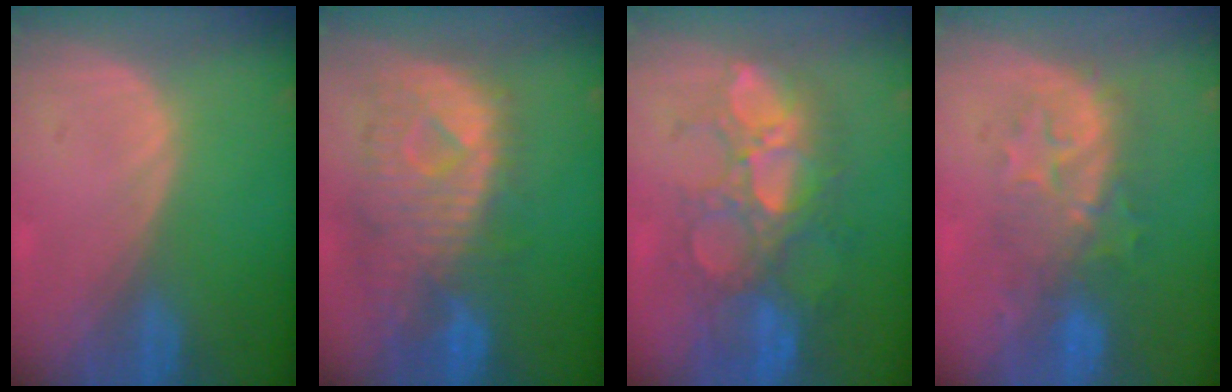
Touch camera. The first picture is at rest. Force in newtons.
{"total": 11.2, "press": 9.8, "slide": 5.4}
{"total": 10.5, "press": 9.8, "slide": 4.0}
{"total": 8.0, "press": 7.9, "slide": 1.5}